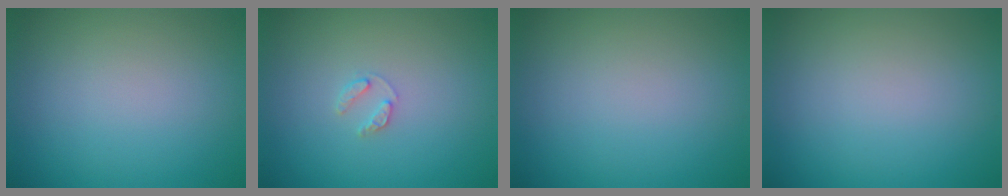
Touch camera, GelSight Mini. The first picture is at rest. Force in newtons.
{"total": 1.1, "press": 1.1, "slide": 0.2}
{"total": 0.0}
{"total": 0.0}